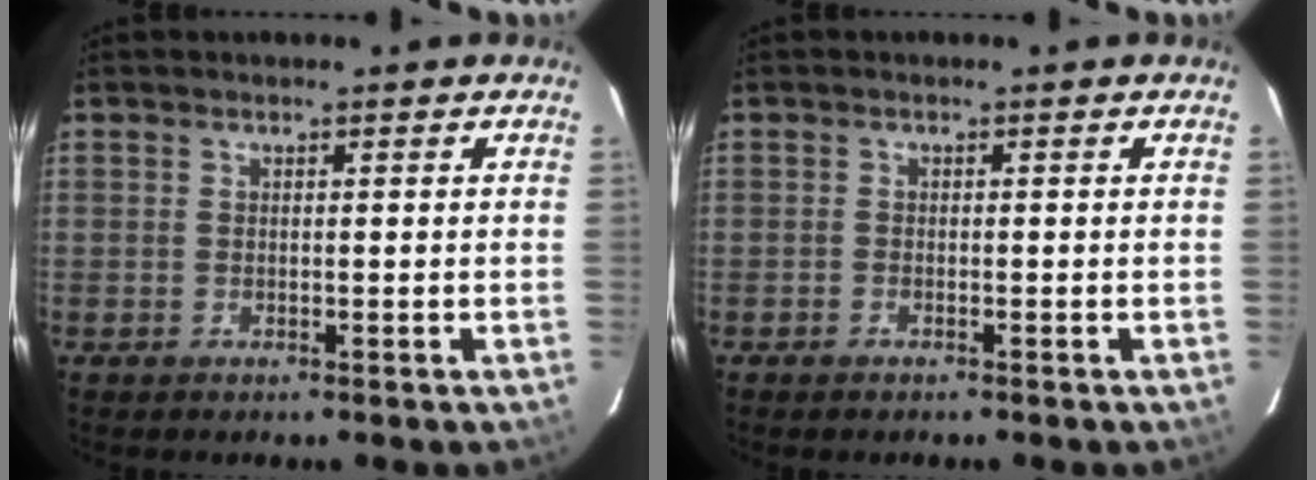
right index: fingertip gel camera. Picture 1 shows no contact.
{"total": 0.8, "force": [-0.6, 0.3, 0.3], "torque": [-0.007, 0.001, -0.014]}